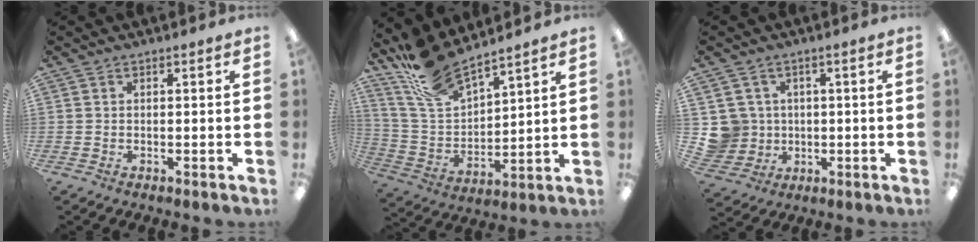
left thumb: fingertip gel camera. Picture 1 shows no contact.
{"total": 14.9, "force": [12.7, 5.0, 6.0], "torque": [-0.148, -0.071, 0.238]}
{"total": 6.4, "force": [1.1, 6.3, 0.5], "torque": [-0.023, 0.002, 0.028]}